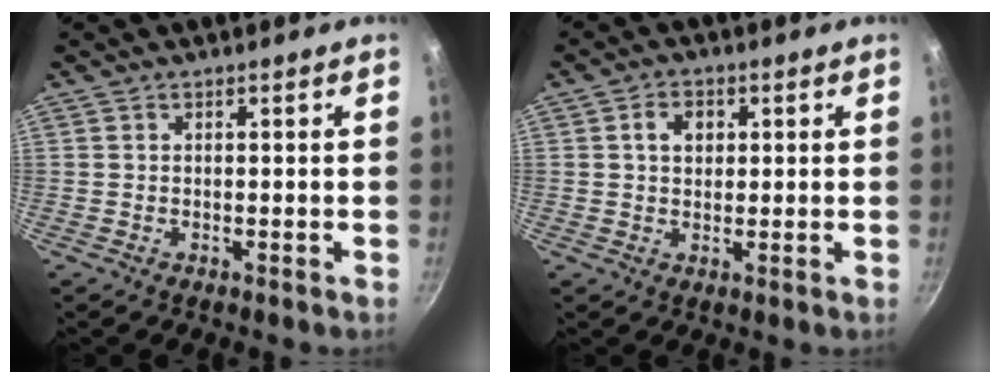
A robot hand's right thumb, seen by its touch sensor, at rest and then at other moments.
{"total": 4.2, "force": [1.1, 3.2, 2.5], "torque": [-0.023, 0.004, 0.017]}